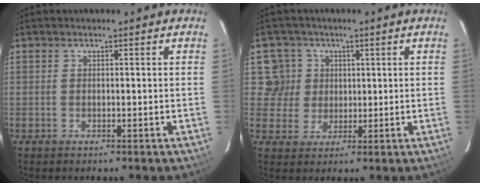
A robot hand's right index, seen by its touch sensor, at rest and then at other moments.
{"total": 5.4, "force": [1.4, 5.2, 0.2], "torque": [0.005, 0.017, 0.022]}